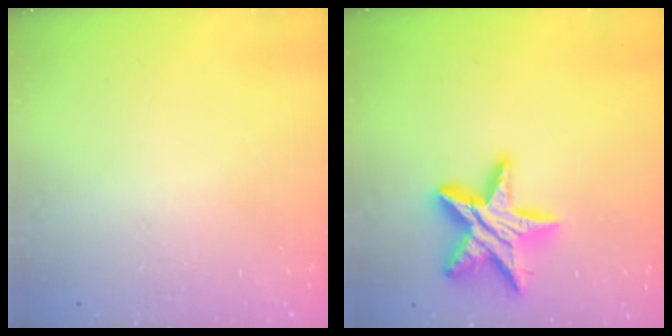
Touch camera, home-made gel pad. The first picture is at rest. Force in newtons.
{"total": 16.1, "press": 16.1, "slide": 0.9}